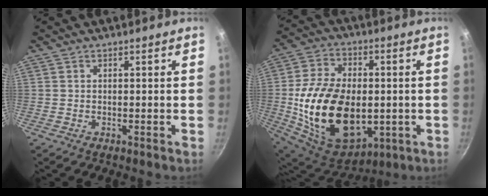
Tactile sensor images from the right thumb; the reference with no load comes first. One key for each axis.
{"total": 24.9, "fx": -2.1, "fy": 16.1, "fz": 18.8, "tx": -0.327, "ty": 0.002, "tz": -0.017}